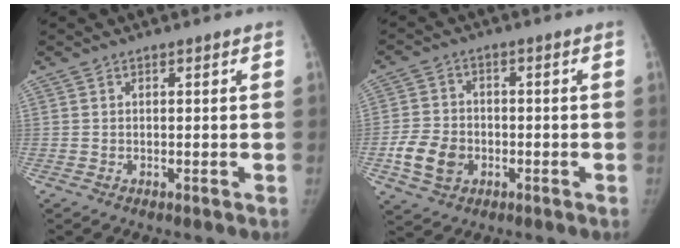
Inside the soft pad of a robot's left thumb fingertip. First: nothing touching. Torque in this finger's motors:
{"motor_torque": [-0.02, 0.03, 0.13, -0.18, 0.01]}